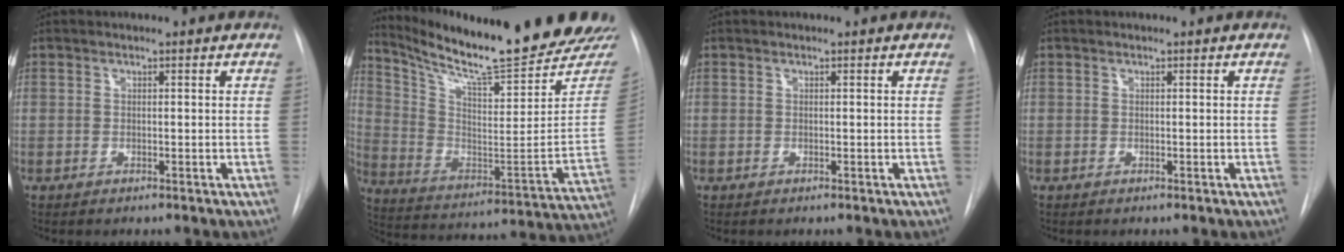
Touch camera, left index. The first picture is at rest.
{"total": 25.2, "force": [22.5, 1.3, 11.4], "torque": [-0.190, -0.102, 0.320]}
{"total": 0.0}
{"total": 0.0}